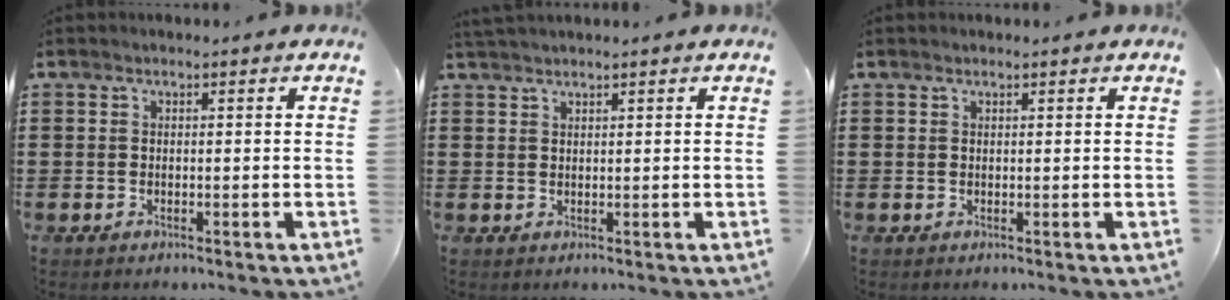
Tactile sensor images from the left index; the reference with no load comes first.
{"total": 1.5, "force": [1.4, -0.1, 0.6], "torque": [-0.014, 0.000, 0.027]}
{"total": 0.5, "force": [0.4, 0.0, 0.3], "torque": [-0.008, -0.001, 0.009]}